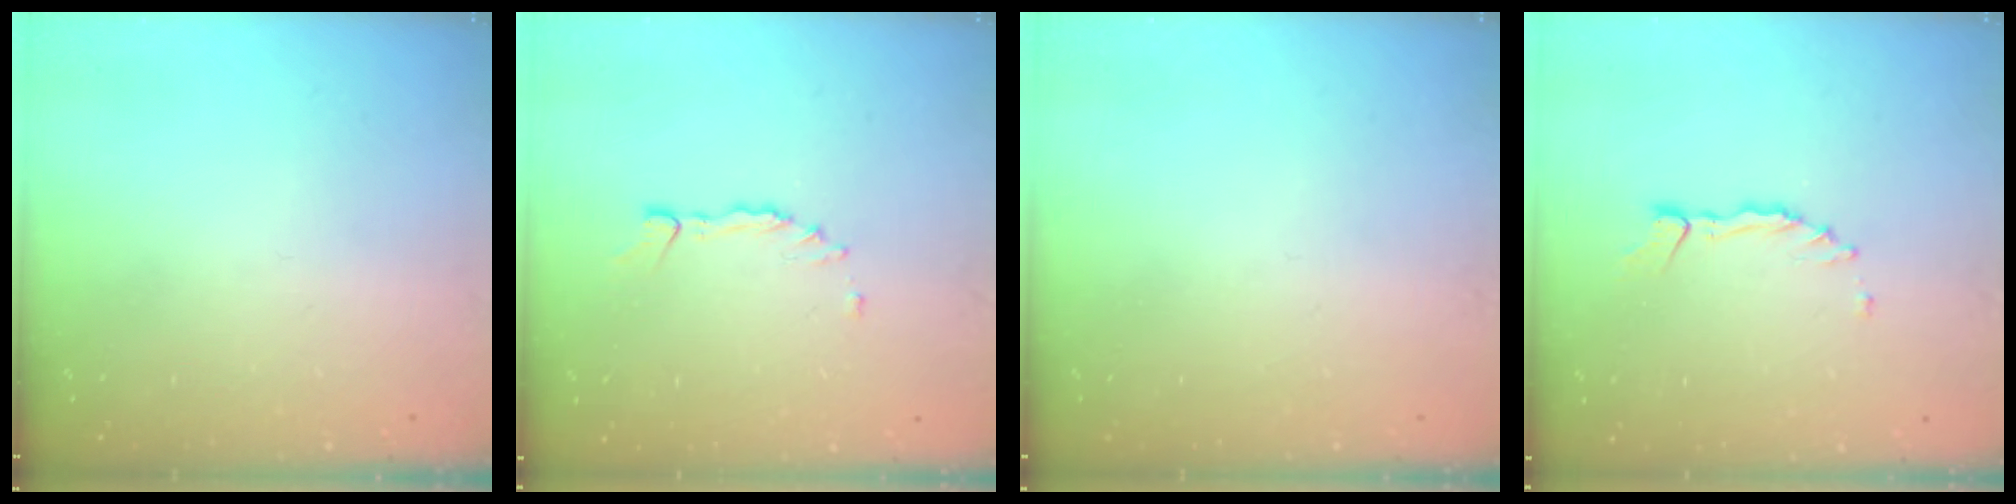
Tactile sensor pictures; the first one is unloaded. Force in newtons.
{"total": 2.3, "press": 2.3, "slide": 0.2}
{"total": 0.0}
{"total": 1.4, "press": 1.4, "slide": 0.2}